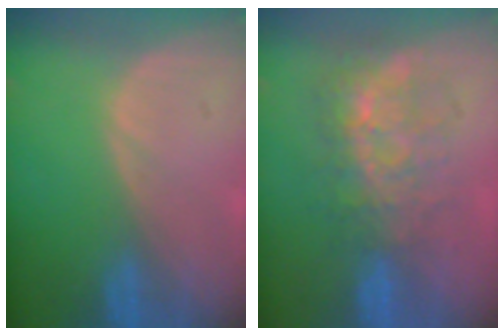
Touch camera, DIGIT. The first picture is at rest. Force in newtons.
{"total": 8.7, "press": 7.5, "slide": 4.4}